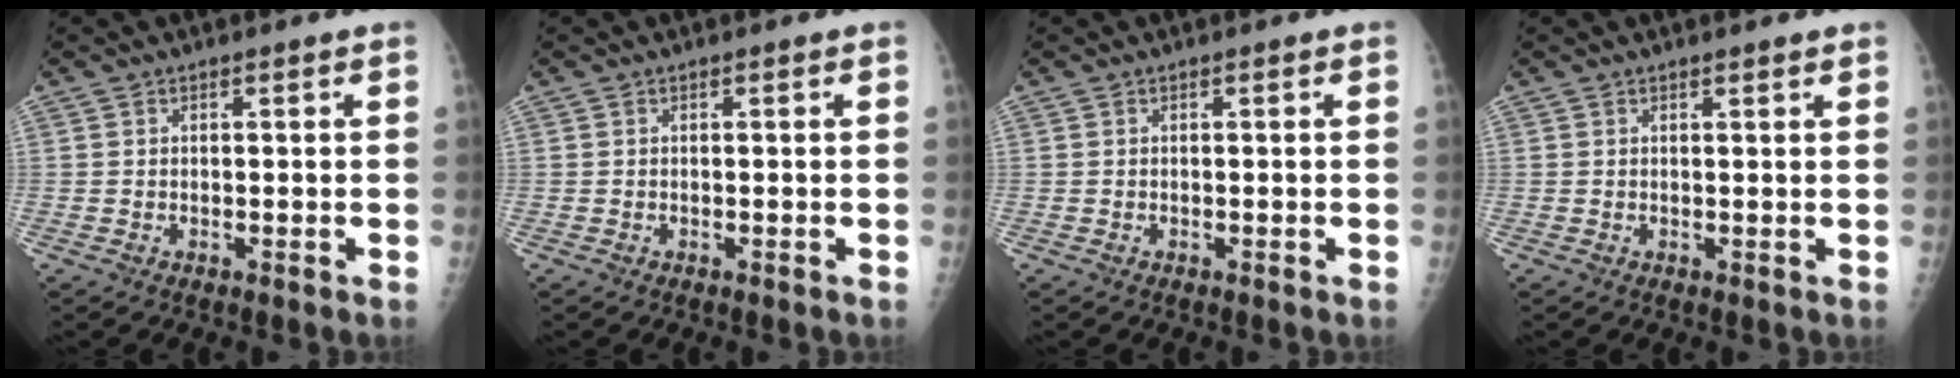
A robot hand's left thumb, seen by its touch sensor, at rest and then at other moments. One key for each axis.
{"total": 0.0}
{"total": 0.0}
{"total": 1.1, "fx": 0.9, "fy": 0.1, "fz": 0.7, "tx": -0.006, "ty": -0.001, "tz": 0.014}